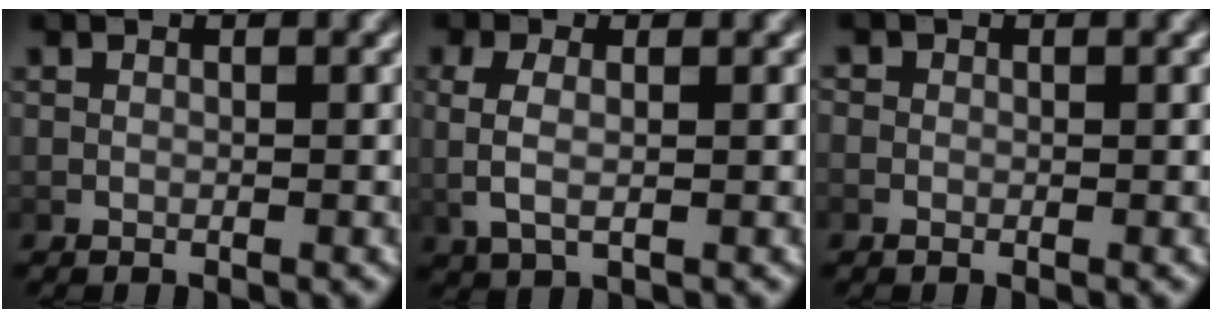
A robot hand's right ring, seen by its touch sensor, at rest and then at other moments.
{"total": 3.1, "force": [0.5, 1.6, 2.6], "torque": [-0.063, -0.004, 0.016]}
{"total": 1.1, "force": [-0.2, 1.0, 0.3], "torque": [-0.010, -0.002, -0.007]}